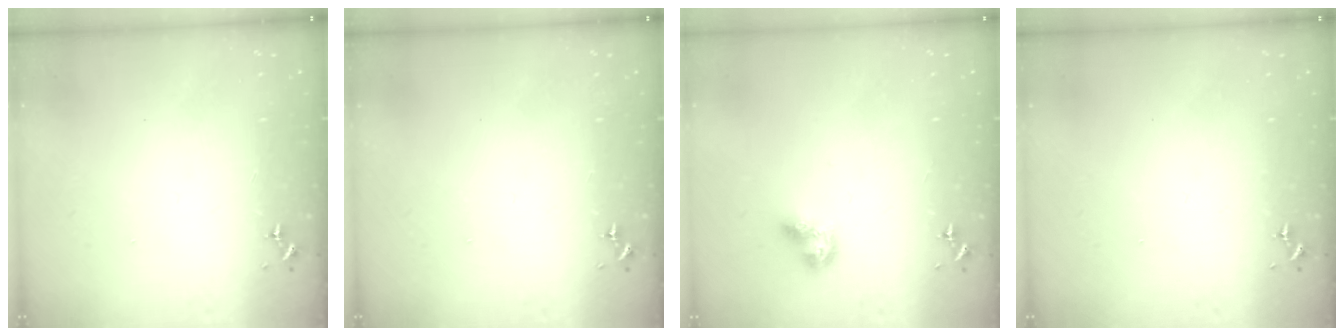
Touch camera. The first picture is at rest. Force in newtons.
{"total": 0.0}
{"total": 8.2, "press": 8.2, "slide": 0.8}
{"total": 0.0}